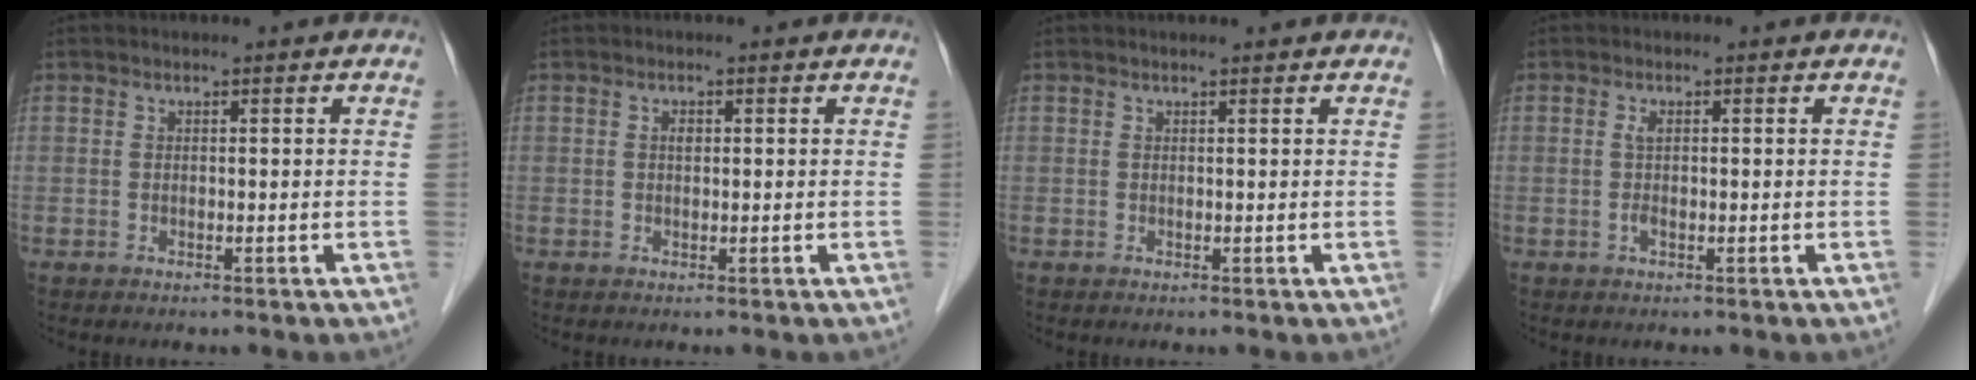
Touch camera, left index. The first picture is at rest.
{"total": 1.0, "force": [0.2, 0.6, 0.8], "torque": [-0.016, 0.002, 0.004]}
{"total": 1.3, "force": [1.2, 0.2, 0.4], "torque": [-0.012, 0.008, 0.013]}
{"total": 1.5, "force": [-0.1, 0.5, 1.4], "torque": [-0.035, 0.000, 0.000]}